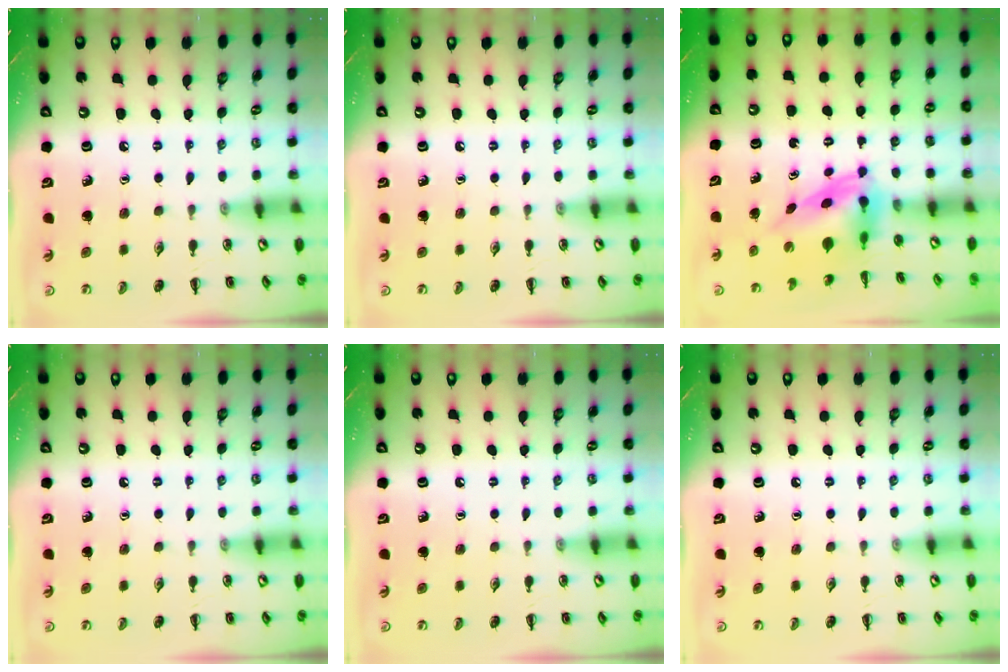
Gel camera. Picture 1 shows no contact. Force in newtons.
{"total": 0.0}
{"total": 3.9, "press": 3.8, "slide": 1.0}
{"total": 0.0}
{"total": 0.0}
{"total": 0.0}